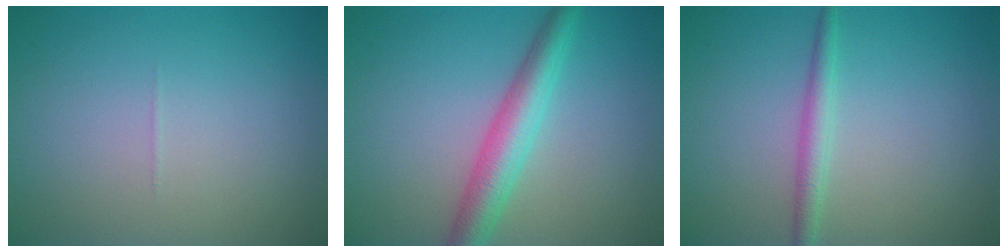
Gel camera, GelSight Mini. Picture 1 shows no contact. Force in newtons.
{"total": 4.4, "press": 4.4, "slide": 0.1}
{"total": 2.0, "press": 2.0, "slide": 0.0}